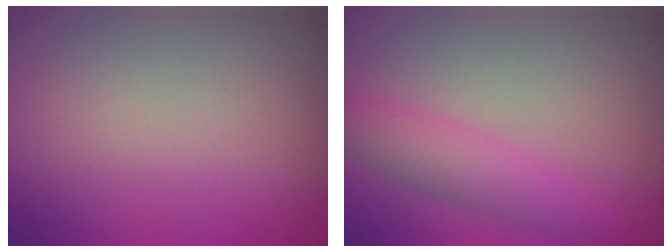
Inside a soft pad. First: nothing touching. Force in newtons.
{"total": 3.2, "press": 3.2, "slide": 0.1}